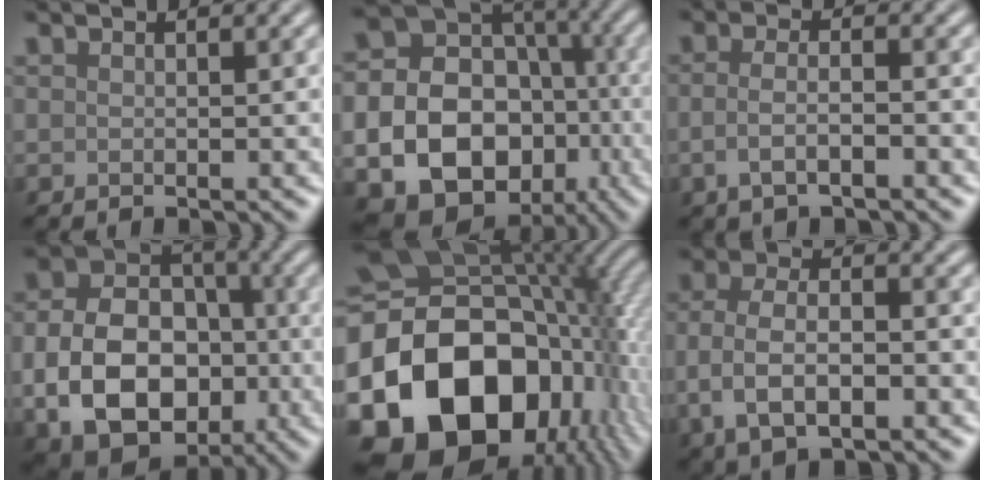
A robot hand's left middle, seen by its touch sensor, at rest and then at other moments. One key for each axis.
{"total": 20.3, "fx": -5.4, "fy": 17.4, "fz": 8.9, "tx": -0.185, "ty": -0.038, "tz": -0.093}
{"total": 2.7, "fx": -1.0, "fy": 1.0, "fz": 2.4, "tx": -0.050, "ty": -0.002, "tz": -0.022}
{"total": 11.8, "fx": -2.5, "fy": 8.5, "fz": 7.8, "tx": -0.146, "ty": -0.019, "tz": -0.044}
{"total": 21.0, "fx": -4.2, "fy": 15.0, "fz": 14.0, "tx": -0.292, "ty": -0.031, "tz": -0.065}
{"total": 5.7, "fx": -1.6, "fy": 2.9, "fz": 4.7, "tx": -0.095, "ty": -0.002, "tz": -0.032}